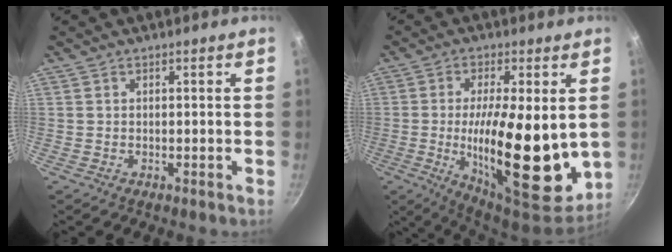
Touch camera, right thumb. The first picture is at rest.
{"total": 22.0, "force": [-0.7, 7.7, 20.5], "torque": [-0.296, -0.022, -0.006]}